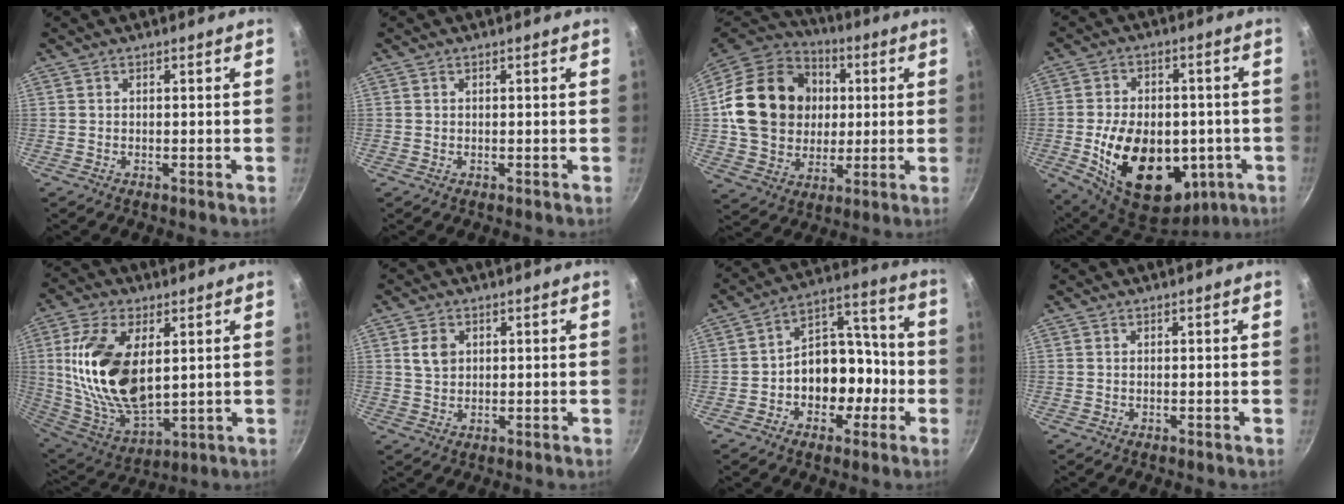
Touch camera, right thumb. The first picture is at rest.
{"total": 0.0}
{"total": 23.2, "force": [2.6, 19.1, 12.9], "torque": [-0.203, 0.019, 0.048]}
{"total": 22.9, "force": [-4.8, 15.3, 16.4], "torque": [-0.252, 0.011, -0.053]}
{"total": 20.2, "force": [3.8, 10.9, 16.5], "torque": [-0.312, -0.022, 0.087]}
{"total": 4.1, "force": [1.2, 3.1, 2.3], "torque": [-0.031, -0.003, 0.025]}
{"total": 13.2, "force": [-3.8, 9.8, 8.0], "torque": [-0.057, 0.067, -0.057]}
{"total": 0.0}